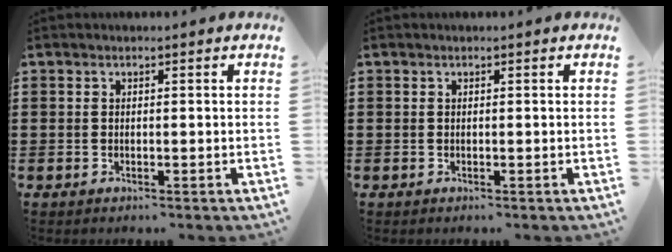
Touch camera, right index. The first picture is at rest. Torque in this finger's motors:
{"motor_torque": [0.00, 0.00, 0.00, -0.01]}